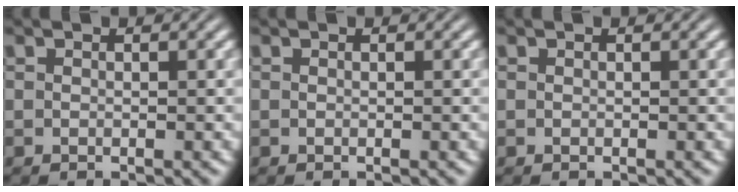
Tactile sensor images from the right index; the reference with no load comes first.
{"total": 0.0}
{"total": 0.0}